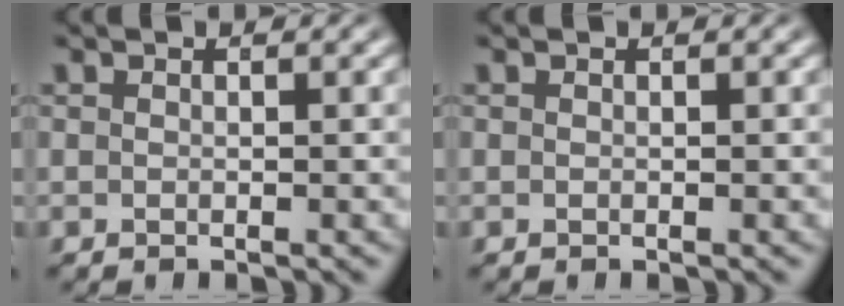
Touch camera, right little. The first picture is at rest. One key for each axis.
{"total": 0.0}